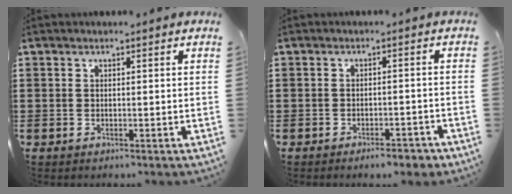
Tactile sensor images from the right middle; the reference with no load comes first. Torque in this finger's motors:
{"motor_torque": [0.47, 0.11, 0.09, 0.01]}